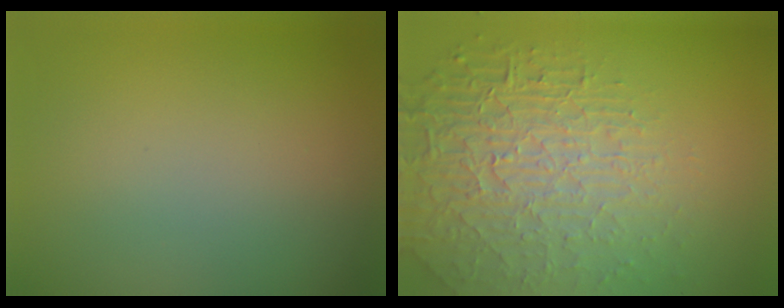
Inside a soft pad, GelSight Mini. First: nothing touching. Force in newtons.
{"total": 7.8, "press": 5.5, "slide": 5.5}